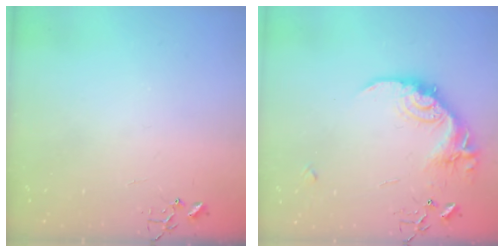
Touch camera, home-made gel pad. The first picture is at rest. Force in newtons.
{"total": 18.0, "press": 17.9, "slide": 1.1}